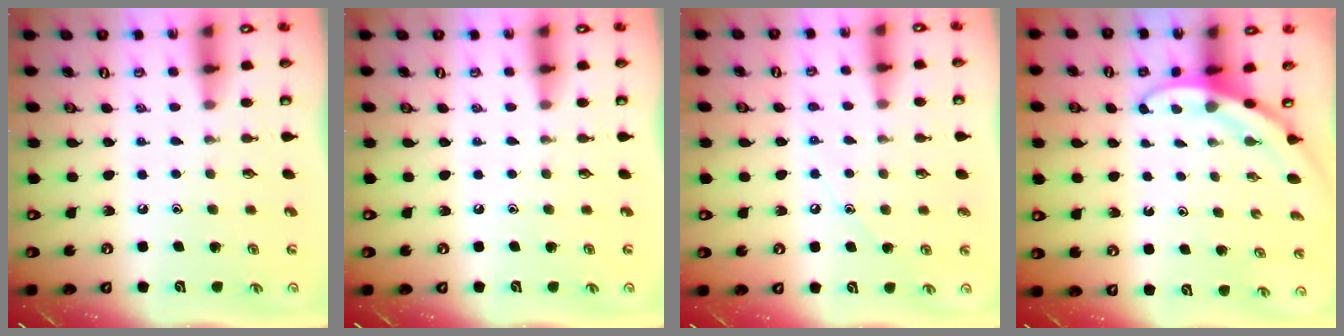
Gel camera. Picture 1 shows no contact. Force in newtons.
{"total": 0.0}
{"total": 5.2, "press": 5.1, "slide": 0.5}
{"total": 3.0, "press": 3.0, "slide": 0.1}